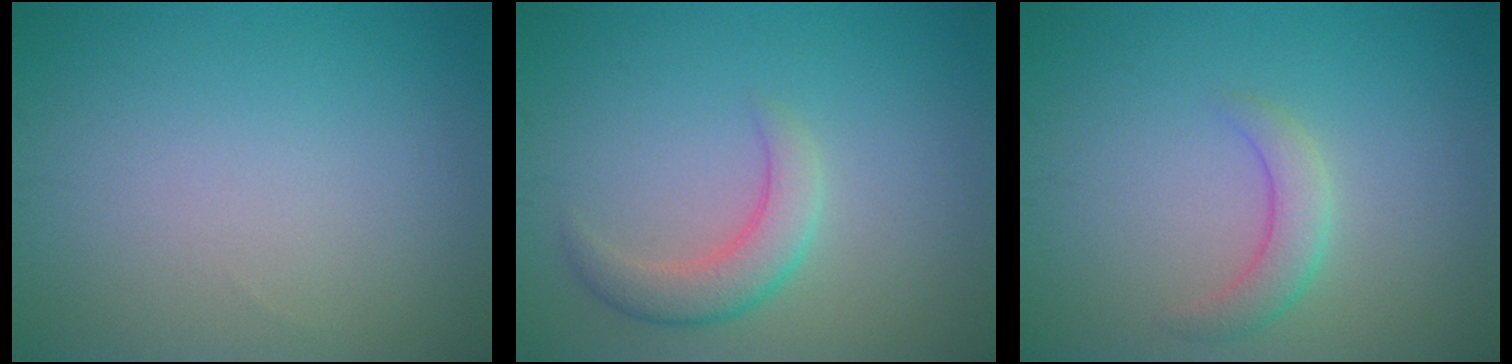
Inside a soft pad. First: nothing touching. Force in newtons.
{"total": 3.2, "press": 3.2, "slide": 0.2}
{"total": 2.4, "press": 2.4, "slide": 0.2}